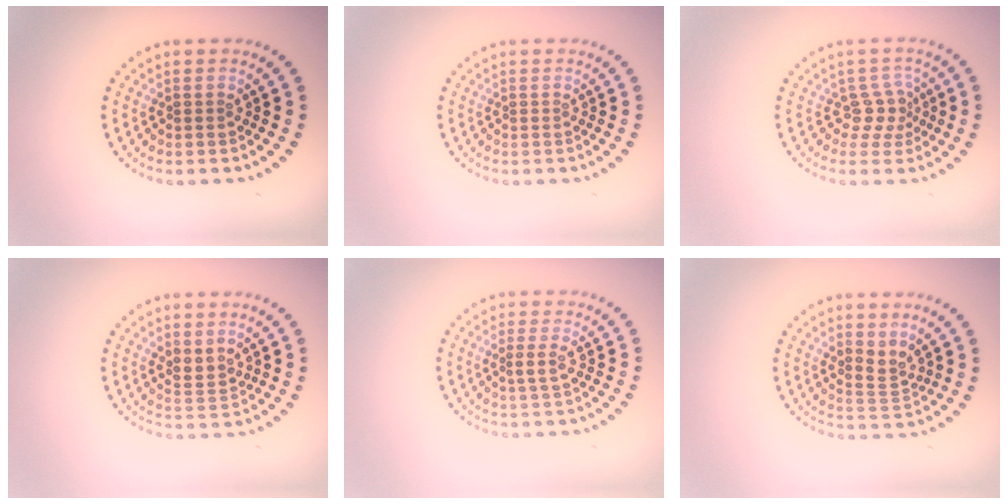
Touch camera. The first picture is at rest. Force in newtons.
{"total": 0.0}
{"total": 2.2, "press": 1.6, "slide": 1.5}
{"total": 1.7, "press": 1.2, "slide": 1.1}
{"total": 1.3, "press": 0.8, "slide": 0.9}
{"total": 2.2, "press": 1.5, "slide": 1.6}